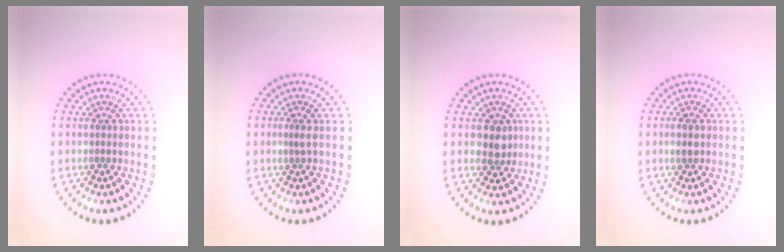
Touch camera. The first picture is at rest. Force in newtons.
{"total": 0.6, "press": 0.3, "slide": 0.5}
{"total": 2.0, "press": 1.8, "slide": 0.9}
{"total": 1.2, "press": 1.1, "slide": 0.2}